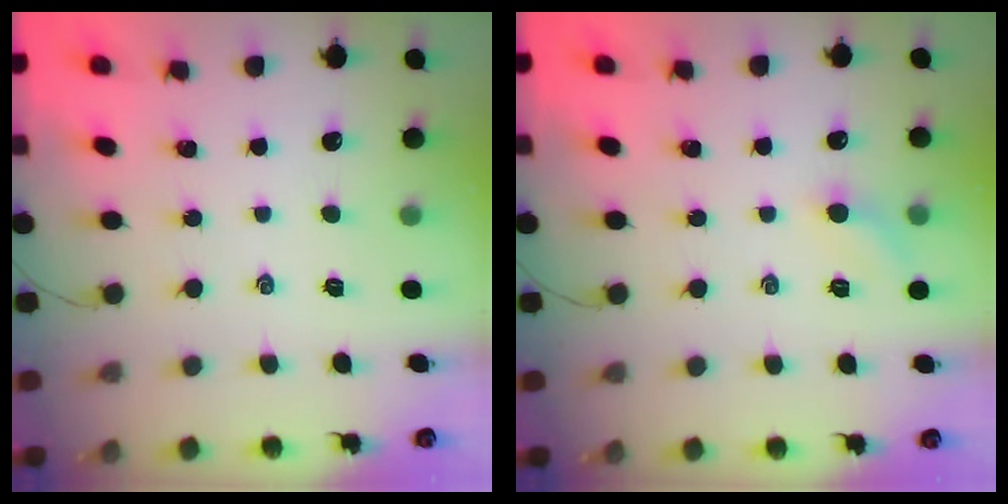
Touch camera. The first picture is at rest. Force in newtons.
{"total": 6.3, "press": 6.1, "slide": 1.6}